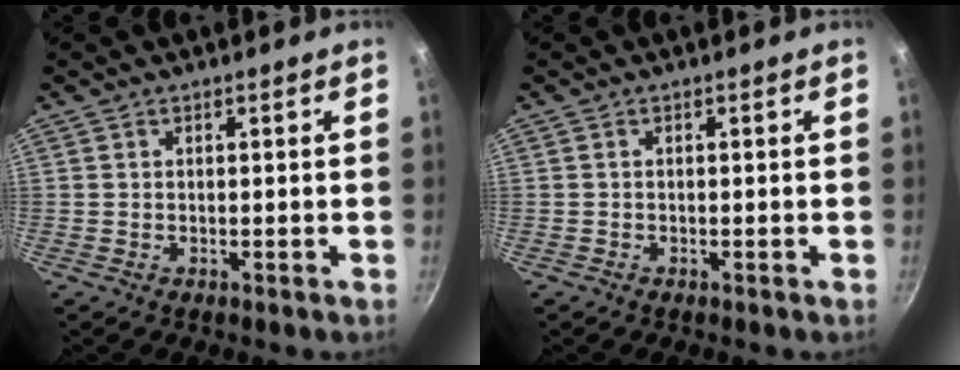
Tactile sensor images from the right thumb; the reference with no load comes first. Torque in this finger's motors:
{"motor_torque": [0.01, 0.39, 0.01, 0.19, 0.00]}